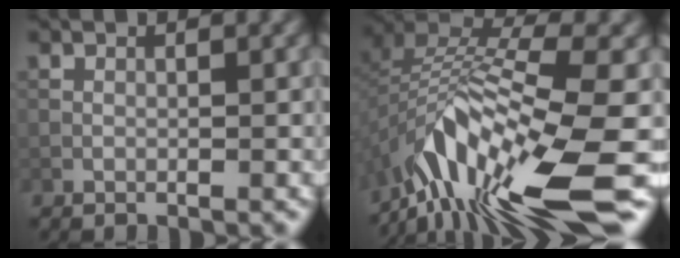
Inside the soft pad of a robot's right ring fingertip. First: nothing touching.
{"total": 13.6, "force": [-6.8, 3.9, 11.1], "torque": [-0.215, 0.005, -0.111]}